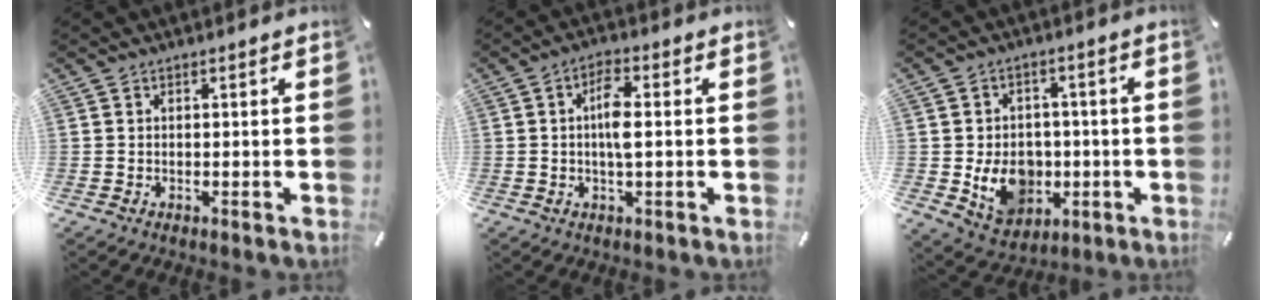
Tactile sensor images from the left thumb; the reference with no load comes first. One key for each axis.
{"total": 5.8, "fx": 0.2, "fy": 1.9, "fz": 5.5, "tx": -0.112, "ty": 0.005, "tz": 0.000}
{"total": 11.4, "fx": -2.3, "fy": 9.5, "fz": 6.0, "tx": -0.105, "ty": 0.016, "tz": -0.032}